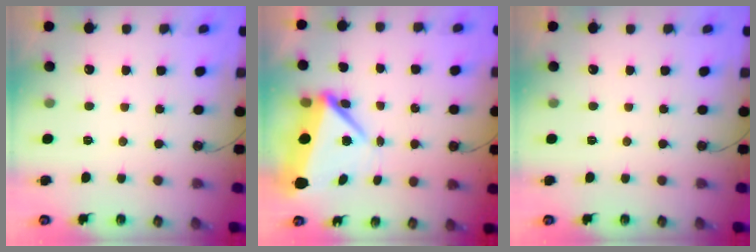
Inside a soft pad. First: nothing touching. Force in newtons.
{"total": 7.0, "press": 6.9, "slide": 1.3}
{"total": 0.0}